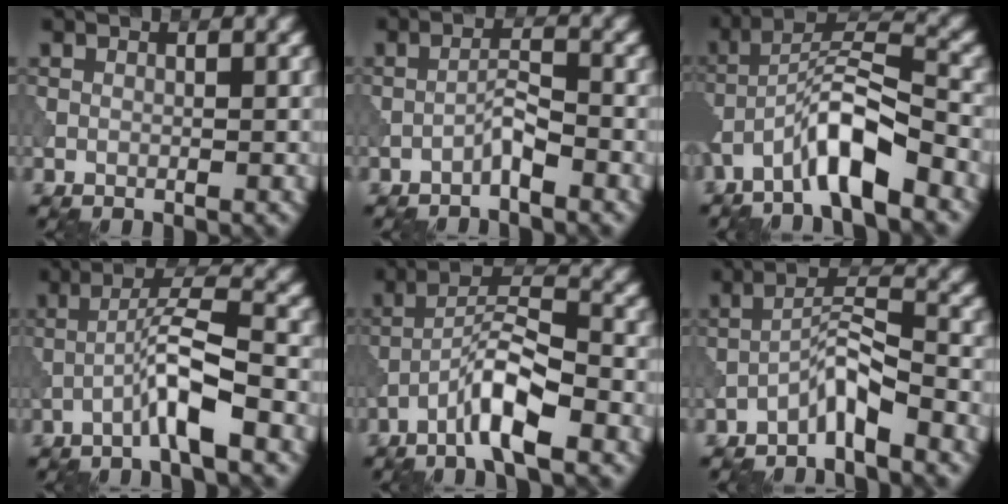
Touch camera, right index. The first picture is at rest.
{"total": 1.8, "force": [-1.3, 0.1, 1.2], "torque": [-0.022, 0.012, -0.027]}
{"total": 6.9, "force": [-4.2, 1.4, 5.3], "torque": [-0.099, 0.016, -0.083]}
{"total": 4.6, "force": [-2.1, 0.2, 4.1], "torque": [-0.074, 0.023, -0.049]}
{"total": 5.4, "force": [-3.2, 0.9, 4.3], "torque": [-0.076, 0.016, -0.064]}
{"total": 3.5, "force": [-2.6, 0.5, 2.2], "torque": [-0.041, 0.018, -0.054]}